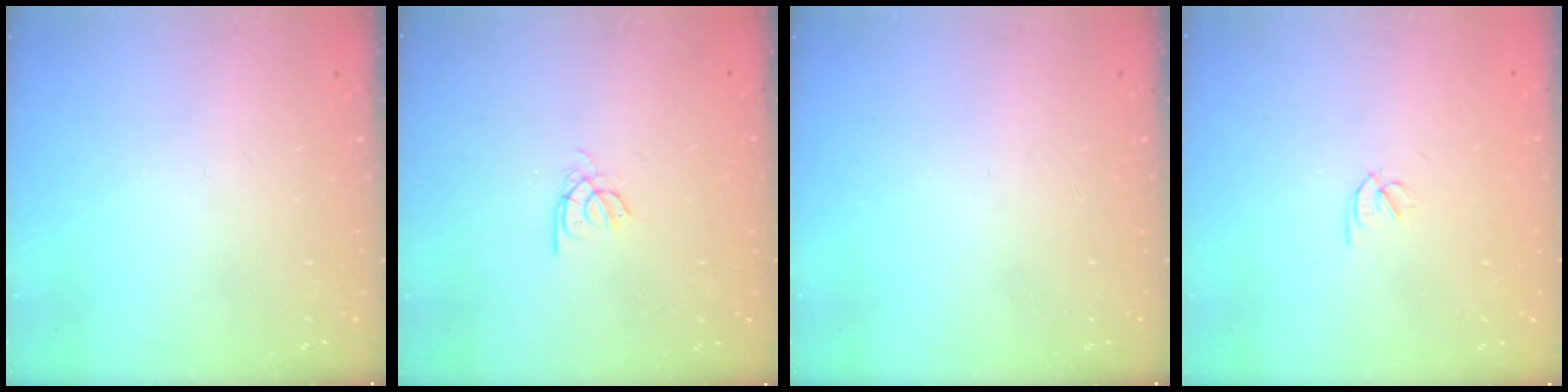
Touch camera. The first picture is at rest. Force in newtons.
{"total": 2.0, "press": 1.9, "slide": 0.4}
{"total": 0.0}
{"total": 1.8, "press": 1.7, "slide": 0.5}